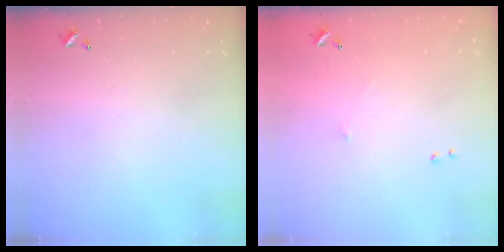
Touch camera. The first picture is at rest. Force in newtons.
{"total": 6.0, "press": 5.9, "slide": 0.8}